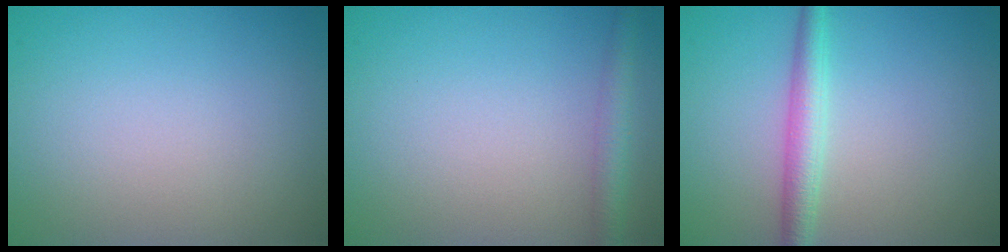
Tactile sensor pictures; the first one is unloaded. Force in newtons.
{"total": 2.2, "press": 2.2, "slide": 0.1}
{"total": 2.7, "press": 2.7, "slide": 0.1}